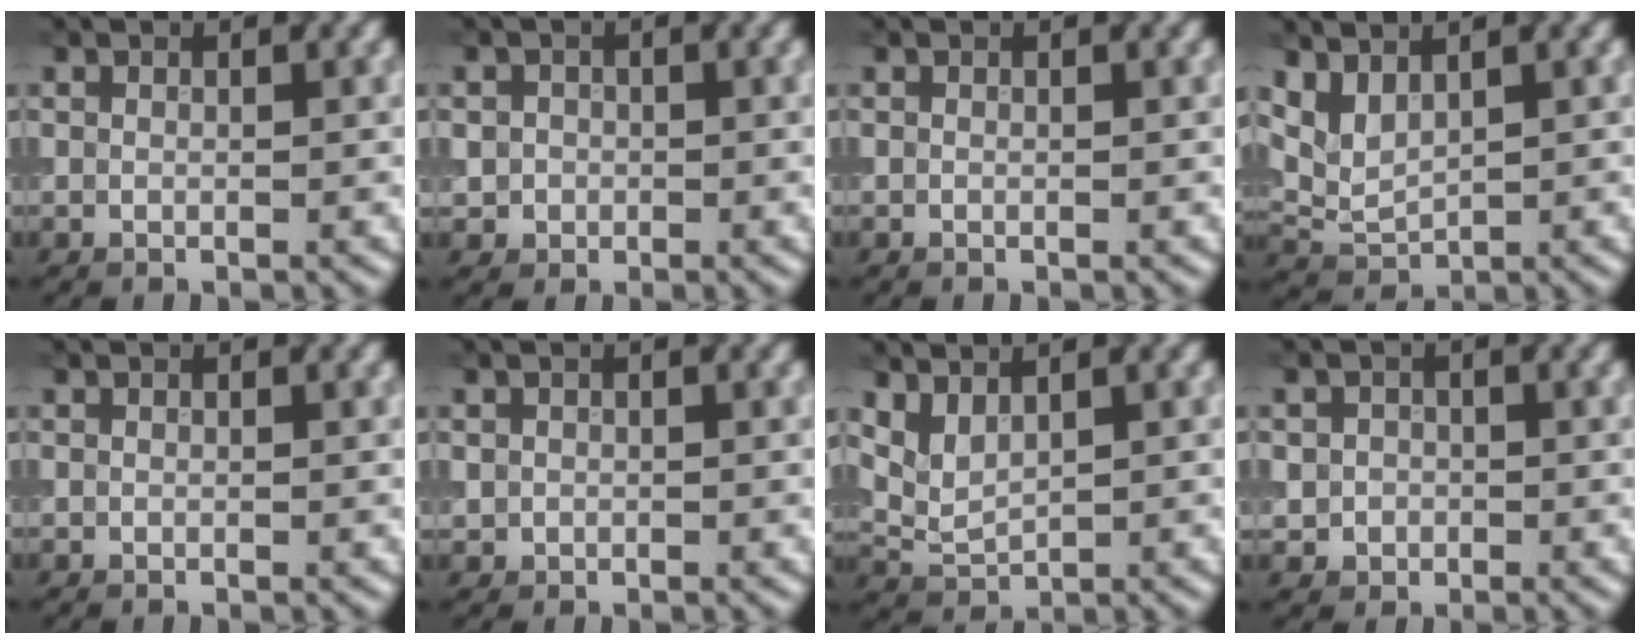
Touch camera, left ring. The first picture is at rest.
{"total": 1.6, "force": [0.0, 1.5, 0.3], "torque": [0.009, -0.004, 0.001]}
{"total": 0.0}
{"total": 2.9, "force": [1.8, 1.4, 1.8], "torque": [-0.046, -0.003, 0.044]}
{"total": 0.0}
{"total": 0.8, "force": [0.1, 0.8, 0.1], "torque": [0.005, -0.004, 0.001]}
{"total": 2.6, "force": [1.6, 1.1, 1.7], "torque": [-0.042, -0.004, 0.039]}
{"total": 1.9, "force": [-0.2, 1.8, 0.5], "torque": [0.004, -0.004, -0.003]}